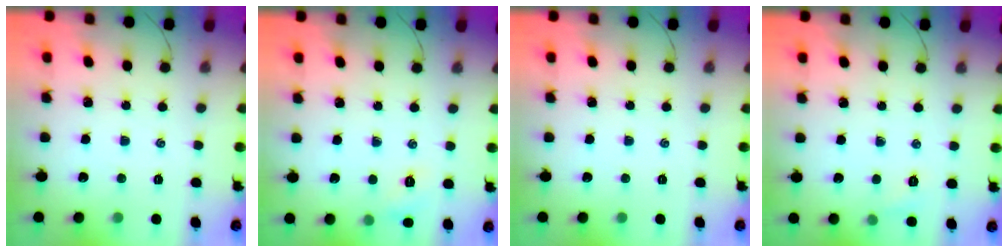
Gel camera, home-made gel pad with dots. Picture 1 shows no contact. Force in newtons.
{"total": 5.8, "press": 5.5, "slide": 1.6}
{"total": 0.0}
{"total": 4.2, "press": 4.0, "slide": 1.1}